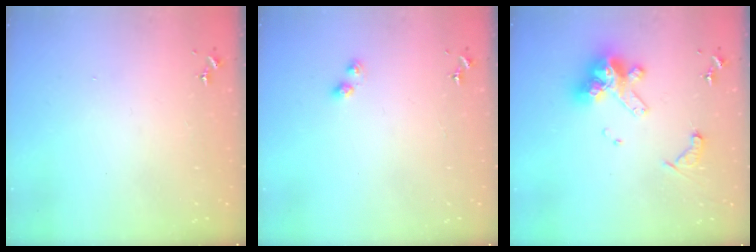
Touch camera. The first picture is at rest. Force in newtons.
{"total": 3.0, "press": 3.0, "slide": 0.4}
{"total": 14.8, "press": 14.6, "slide": 2.4}